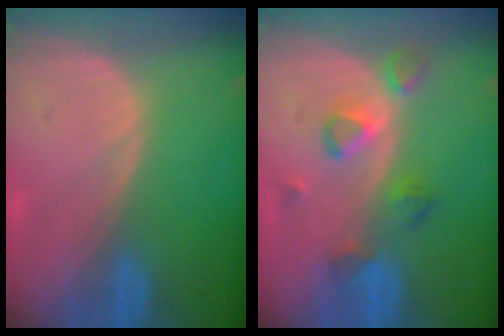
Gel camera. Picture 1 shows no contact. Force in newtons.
{"total": 5.1, "press": 5.1, "slide": 0.7}